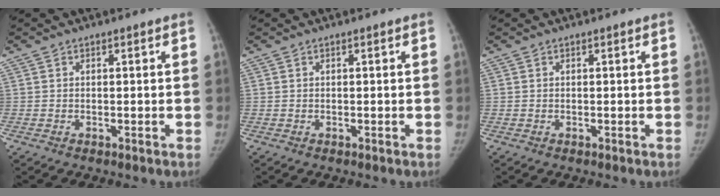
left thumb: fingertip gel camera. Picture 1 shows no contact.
{"total": 0.0}
{"total": 0.0}